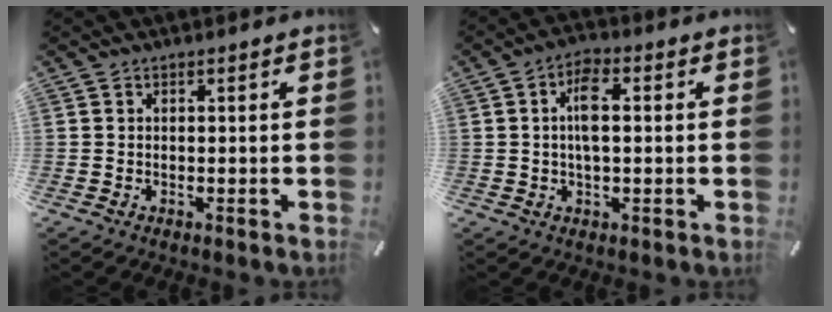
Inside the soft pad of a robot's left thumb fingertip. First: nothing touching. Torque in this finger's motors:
{"motor_torque": [0.22, 0.03, 0.19, 0.13, 0.05]}